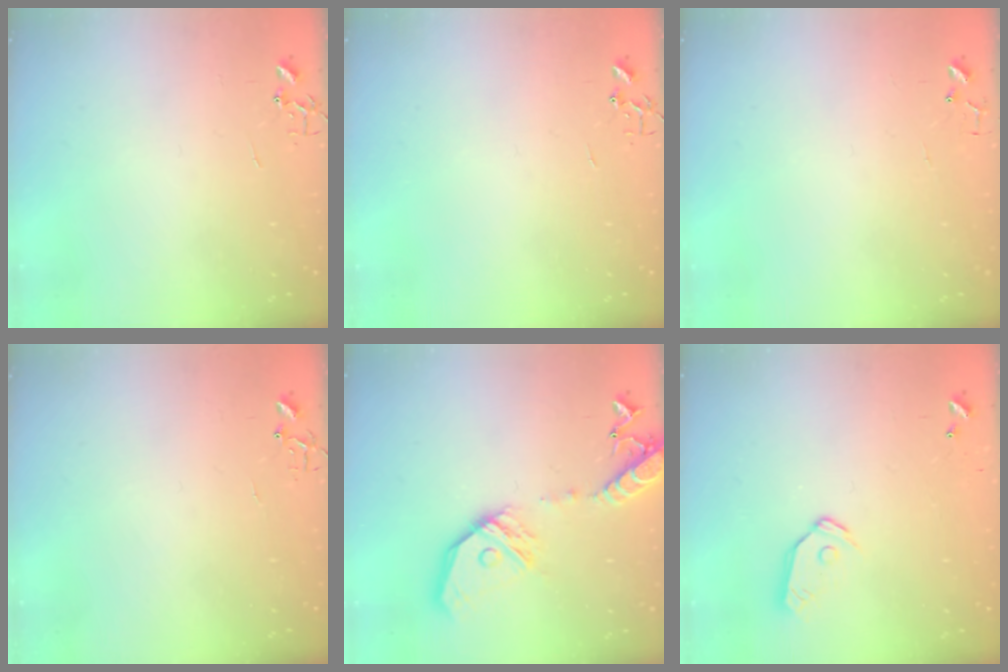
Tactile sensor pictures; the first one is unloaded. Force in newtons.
{"total": 0.0}
{"total": 4.9, "press": 4.8, "slide": 0.4}
{"total": 4.9, "press": 4.8, "slide": 0.6}
{"total": 18.2, "press": 17.9, "slide": 3.1}
{"total": 9.2, "press": 9.2, "slide": 1.0}